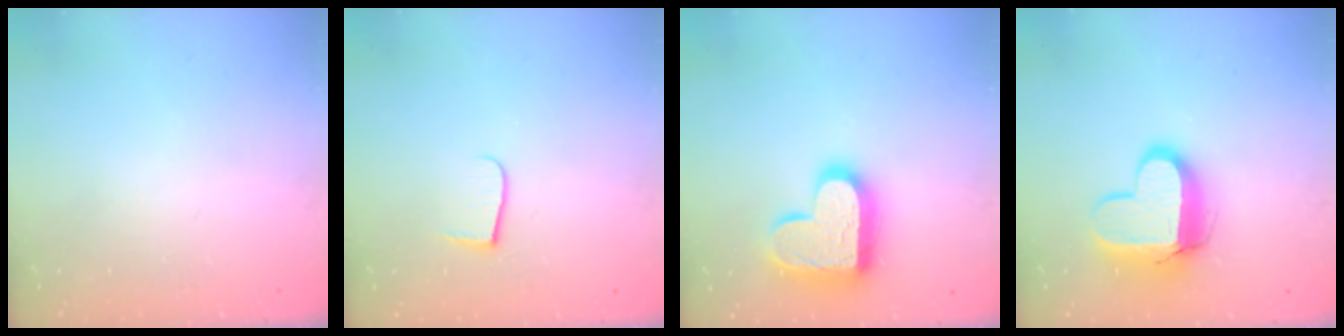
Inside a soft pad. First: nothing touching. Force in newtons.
{"total": 4.8, "press": 4.8, "slide": 0.6}
{"total": 17.1, "press": 17.0, "slide": 1.1}
{"total": 12.3, "press": 12.2, "slide": 1.3}